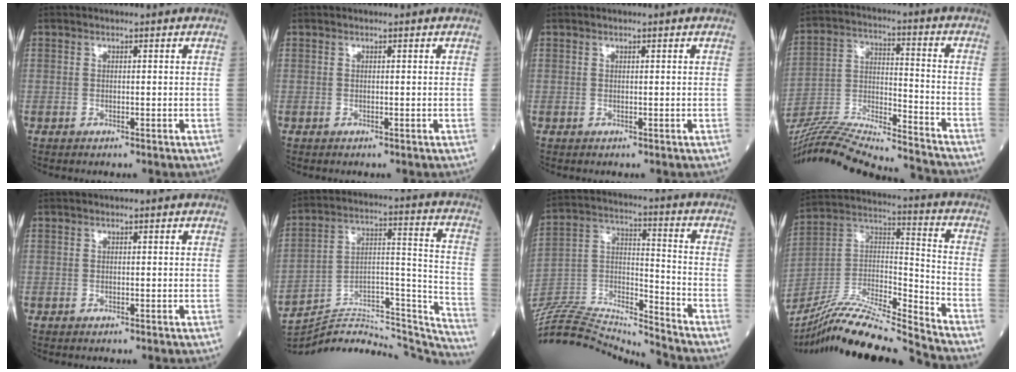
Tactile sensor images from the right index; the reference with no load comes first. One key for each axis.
{"total": 0.0}
{"total": 0.0}
{"total": 24.7, "fx": -23.1, "fy": 1.2, "fz": 8.8, "tx": -0.177, "ty": -0.020, "tz": -0.371}
{"total": 0.0}
{"total": 28.9, "fx": -27.8, "fy": 4.1, "fz": 6.8, "tx": -0.092, "ty": 0.029, "tz": -0.411}
{"total": 20.4, "fx": -19.9, "fy": -0.4, "fz": 4.3, "tx": -0.081, "ty": 0.024, "tz": -0.342}
{"total": 19.9, "fx": -18.4, "fy": -0.5, "fz": 7.5, "tx": -0.153, "ty": 0.014, "tz": -0.331}